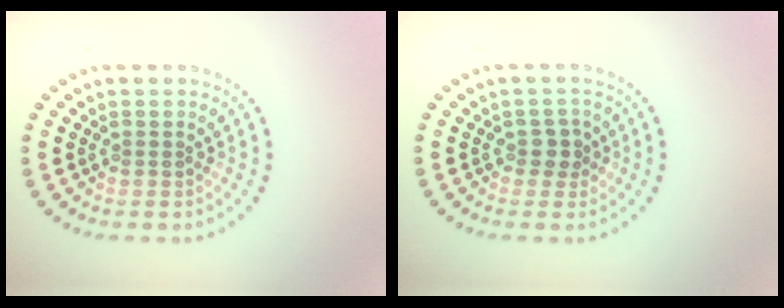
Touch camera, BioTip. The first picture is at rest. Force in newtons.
{"total": 1.4, "press": 1.3, "slide": 0.6}